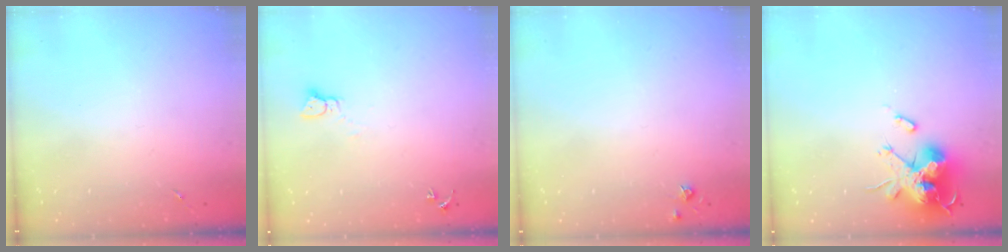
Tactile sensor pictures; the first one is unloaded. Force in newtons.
{"total": 2.3, "press": 2.3, "slide": 0.3}
{"total": 3.8, "press": 3.8, "slide": 0.5}
{"total": 18.5, "press": 18.5, "slide": 0.1}